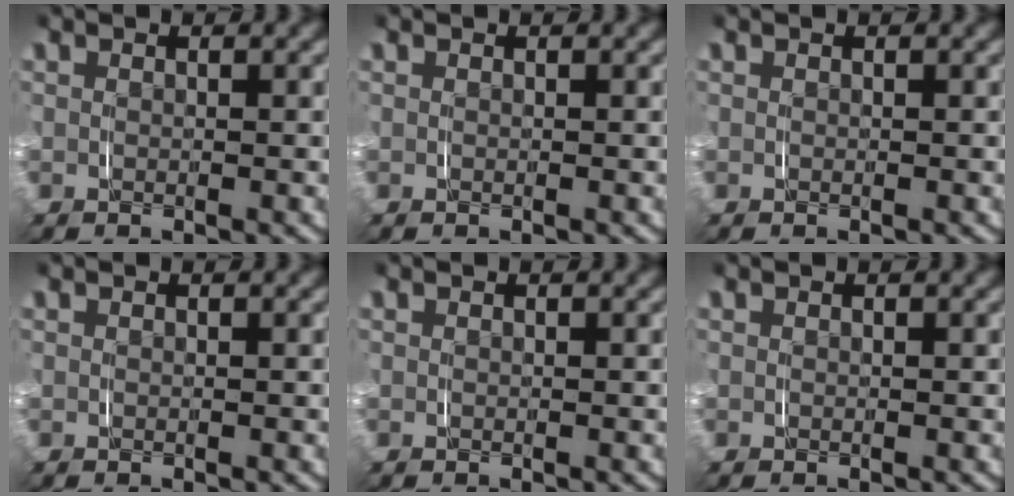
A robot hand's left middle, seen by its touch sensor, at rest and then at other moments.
{"total": 0.0}
{"total": 0.0}
{"total": 0.0}
{"total": 0.0}
{"total": 0.0}